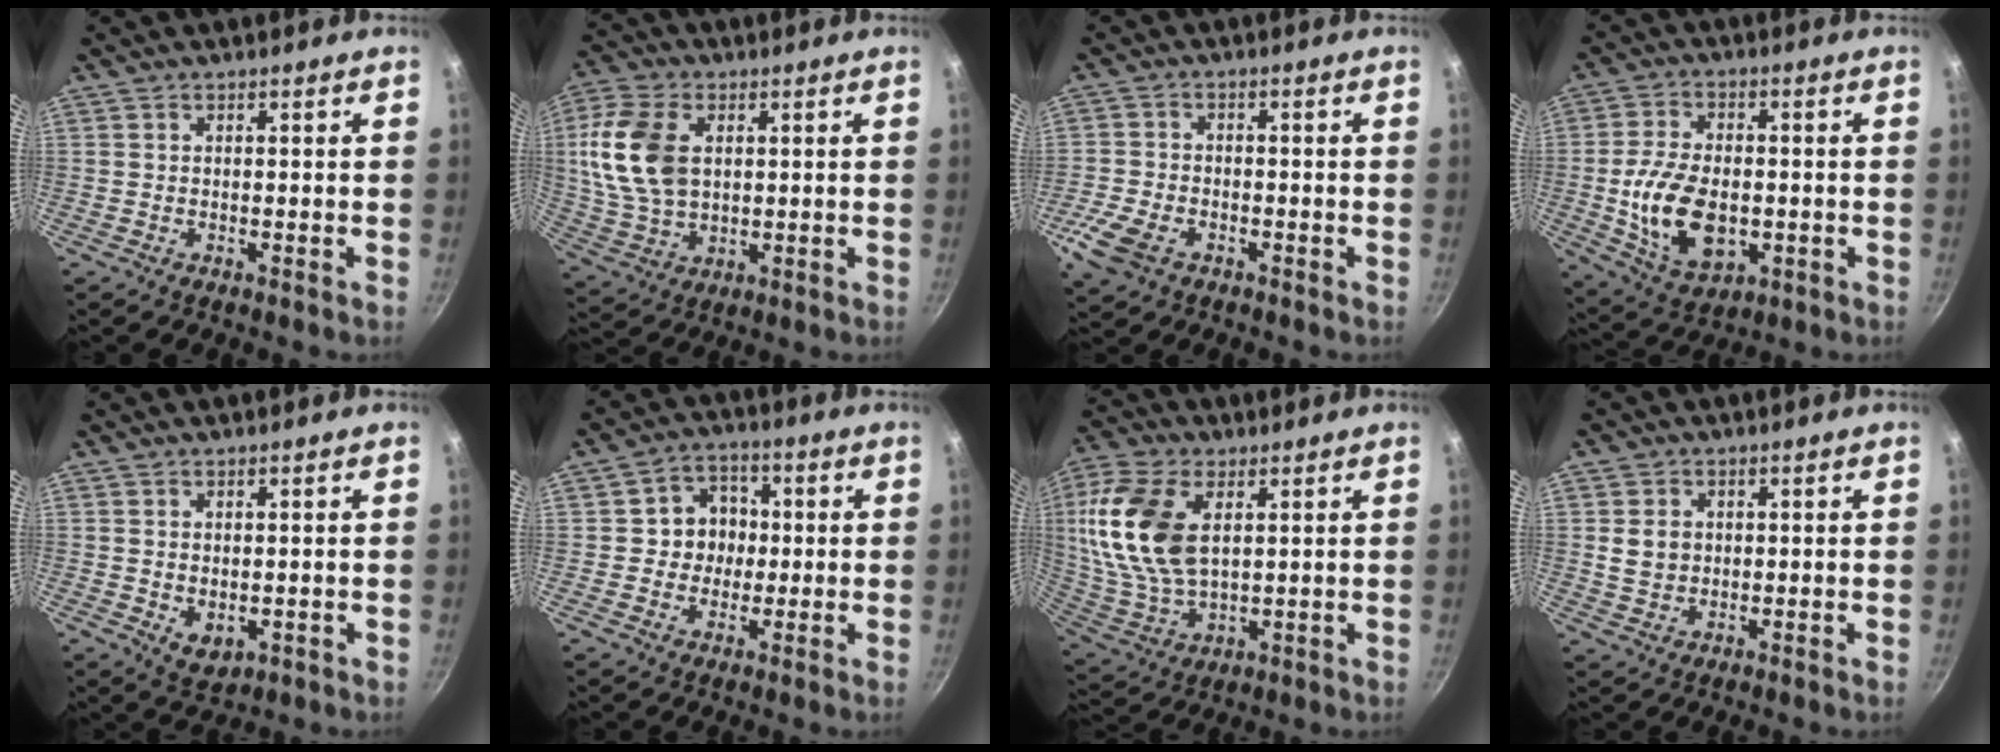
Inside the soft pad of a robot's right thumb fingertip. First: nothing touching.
{"total": 14.8, "force": [2.7, 9.7, 10.8], "torque": [-0.204, -0.004, 0.056]}
{"total": 7.8, "force": [-3.6, 4.9, 4.8], "torque": [-0.109, 0.011, -0.071]}
{"total": 14.5, "force": [-2.0, 8.9, 11.2], "torque": [-0.196, 0.003, -0.025]}
{"total": 4.1, "force": [0.0, 2.9, 2.9], "torque": [-0.041, -0.013, 0.009]}
{"total": 7.6, "force": [0.2, 7.0, 2.9], "torque": [0.003, 0.010, -0.007]}
{"total": 18.5, "force": [4.8, 10.7, 14.4], "torque": [-0.288, -0.017, 0.097]}
{"total": 4.7, "force": [0.7, 4.0, 2.4], "torque": [-0.032, 0.000, 0.015]}